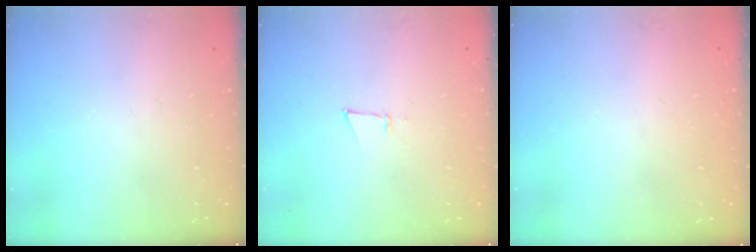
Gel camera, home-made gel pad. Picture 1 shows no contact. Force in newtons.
{"total": 3.1, "press": 3.1, "slide": 0.7}
{"total": 1.6, "press": 1.6, "slide": 0.0}